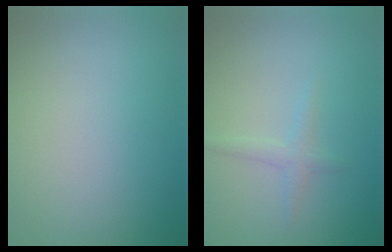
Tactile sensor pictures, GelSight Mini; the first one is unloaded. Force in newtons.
{"total": 1.2, "press": 1.2, "slide": 0.1}